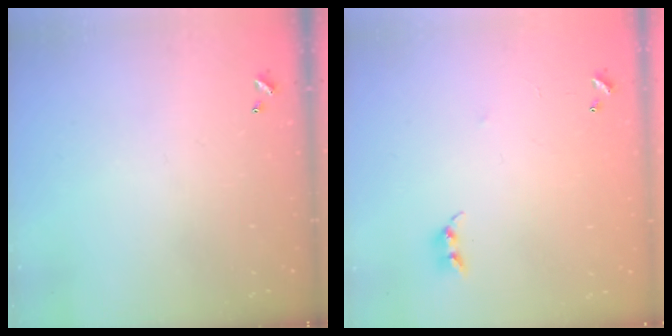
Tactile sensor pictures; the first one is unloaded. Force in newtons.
{"total": 7.4, "press": 7.4, "slide": 0.5}